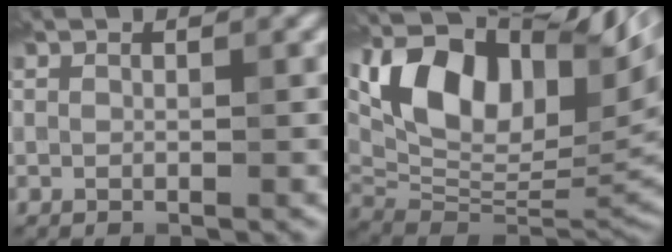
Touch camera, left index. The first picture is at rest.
{"total": 15.8, "force": [6.5, 8.1, 12.0], "torque": [-0.231, 0.044, 0.121]}